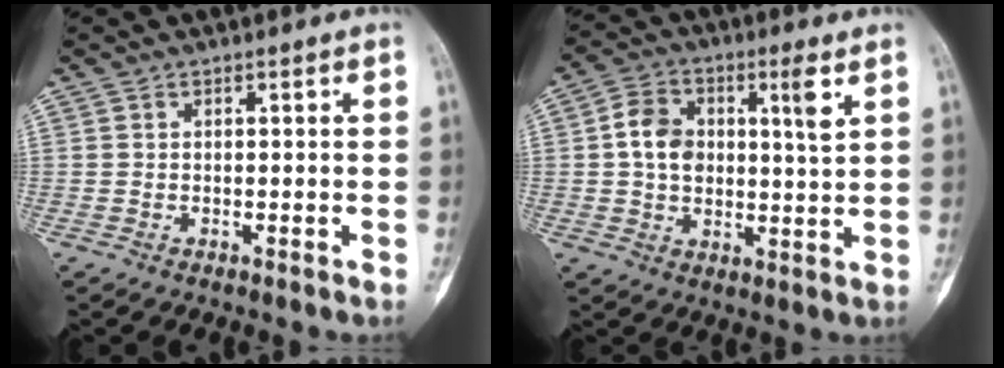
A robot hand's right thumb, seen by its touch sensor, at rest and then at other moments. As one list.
[{"total": 10.4, "force": [2.9, 5.0, 8.7], "torque": [-0.130, 0.007, 0.046]}]